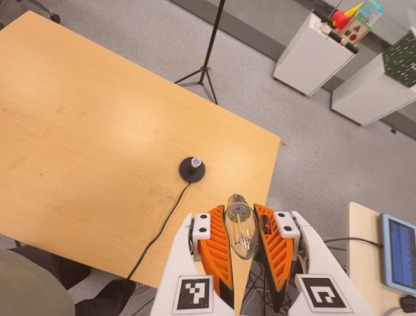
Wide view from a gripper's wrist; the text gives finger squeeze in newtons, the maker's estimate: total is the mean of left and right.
{"total": 22.5, "left": 26.0, "right": 19.0}